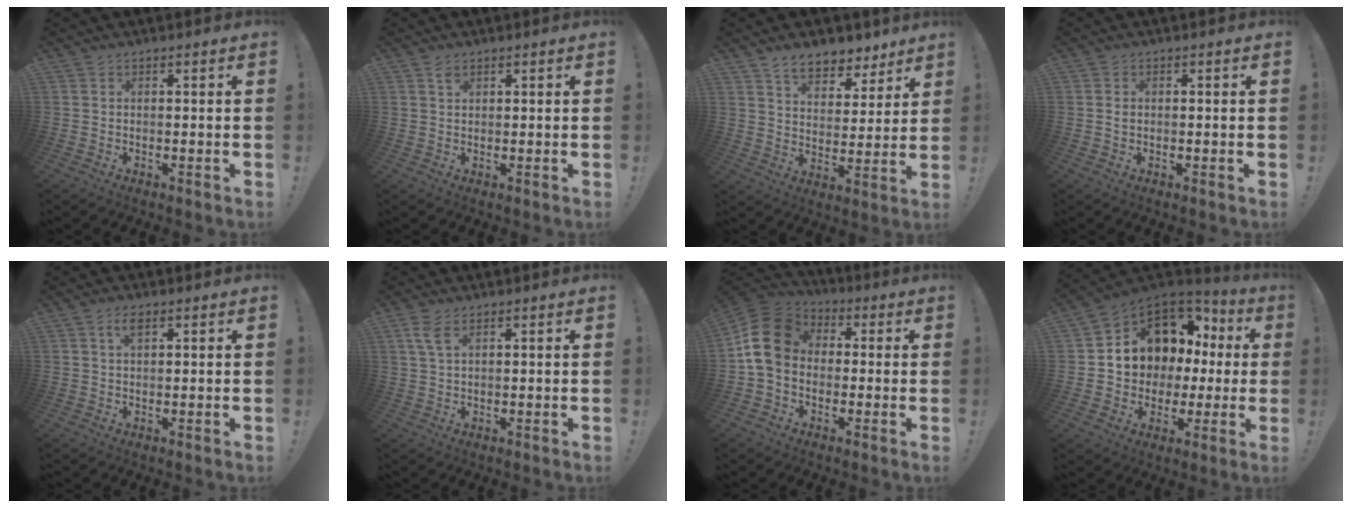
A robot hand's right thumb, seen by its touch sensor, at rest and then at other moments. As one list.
[{"total": 1.5, "force": [1.0, 0.8, 0.7], "torque": [-0.004, -0.006, 0.017]}, {"total": 9.9, "force": [7.6, 5.2, 3.6], "torque": [-0.050, -0.056, 0.143]}, {"total": 0.7, "force": [0.3, 0.6, 0.1], "torque": [0.004, 0.001, 0.003]}, {"total": 3.1, "force": [1.6, 1.3, 2.3], "torque": [-0.039, -0.001, 0.025]}, {"total": 4.1, "force": [2.1, 1.8, 3.1], "torque": [-0.060, -0.003, 0.039]}, {"total": 14.3, "force": [1.3, 11.0, 8.9], "torque": [-0.148, 0.017, 0.028]}, {"total": 10.8, "force": [4.3, 8.8, 4.4], "torque": [-0.067, -0.042, 0.094]}]